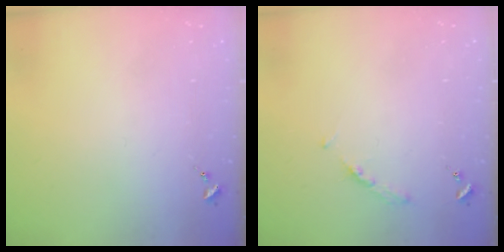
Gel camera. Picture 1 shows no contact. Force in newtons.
{"total": 3.7, "press": 3.6, "slide": 0.4}